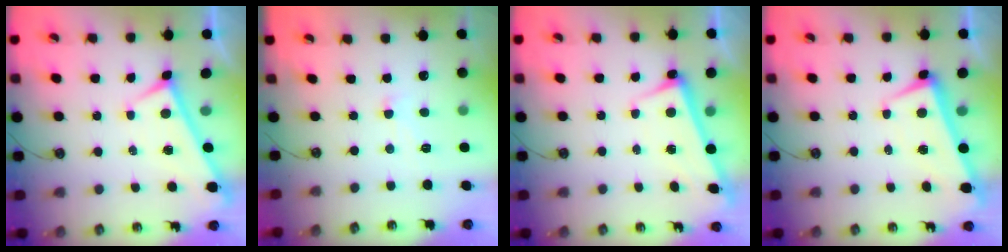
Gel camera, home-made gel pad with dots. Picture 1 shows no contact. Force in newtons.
{"total": 2.8, "press": 2.8, "slide": 0.5}
{"total": 2.9, "press": 2.8, "slide": 0.4}
{"total": 2.0, "press": 1.9, "slide": 0.6}